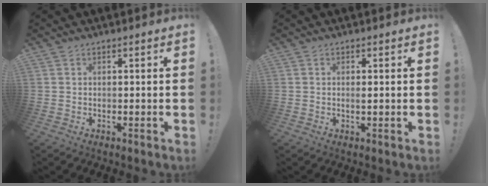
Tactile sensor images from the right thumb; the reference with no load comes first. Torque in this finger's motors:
{"motor_torque": [0.00, -0.19, -0.18, 0.23, -0.02]}